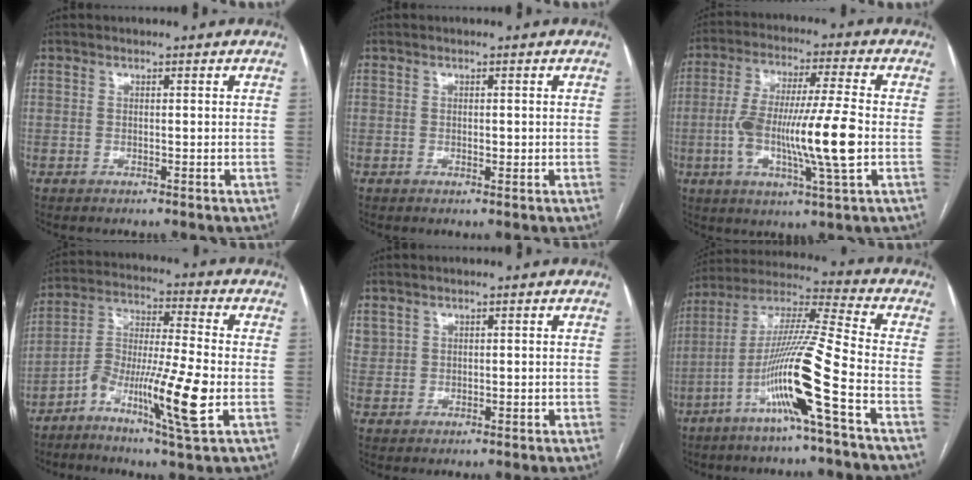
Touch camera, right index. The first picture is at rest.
{"total": 0.8, "force": [0.0, 0.4, 0.7], "torque": [-0.013, 0.001, 0.002]}
{"total": 14.7, "force": [-2.3, 0.7, 14.5], "torque": [-0.277, -0.002, -0.044]}
{"total": 12.9, "force": [-4.8, 0.5, 11.9], "torque": [-0.236, 0.000, -0.091]}
{"total": 1.9, "force": [0.9, 1.6, 0.6], "torque": [-0.020, 0.011, 0.028]}
{"total": 14.7, "force": [-6.1, -1.6, 13.3], "torque": [-0.260, -0.004, -0.118]}